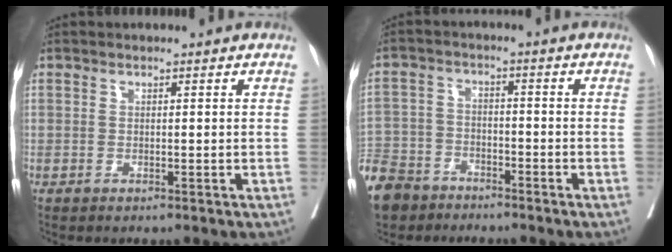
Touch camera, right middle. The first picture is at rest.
{"total": 13.2, "force": [-9.8, 7.8, 4.3], "torque": [-0.132, -0.004, -0.176]}